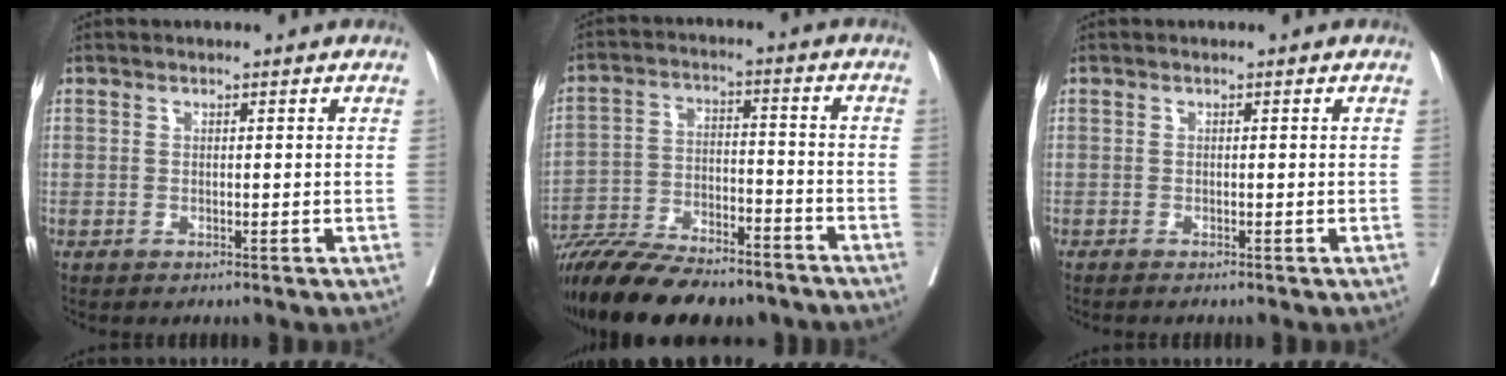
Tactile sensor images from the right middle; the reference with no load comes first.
{"total": 20.1, "force": [-16.8, 5.1, 9.7], "torque": [-0.186, -0.017, -0.270]}
{"total": 0.9, "force": [-0.8, -0.1, 0.4], "torque": [-0.003, 0.000, -0.012]}